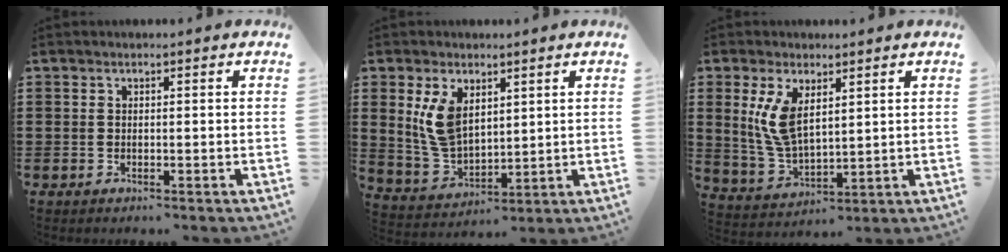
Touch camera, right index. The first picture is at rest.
{"total": 7.4, "force": [2.9, 4.6, 5.1], "torque": [-0.126, 0.006, 0.053]}
{"total": 7.4, "force": [2.5, 3.6, 6.0], "torque": [-0.137, 0.001, 0.043]}